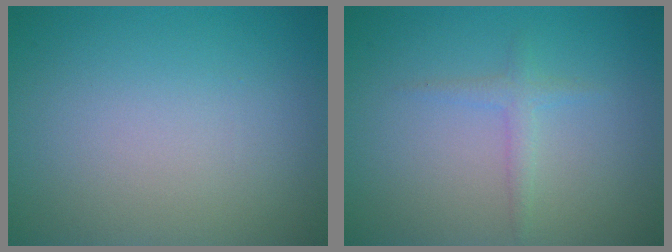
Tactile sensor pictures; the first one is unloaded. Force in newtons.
{"total": 1.3, "press": 1.3, "slide": 0.0}